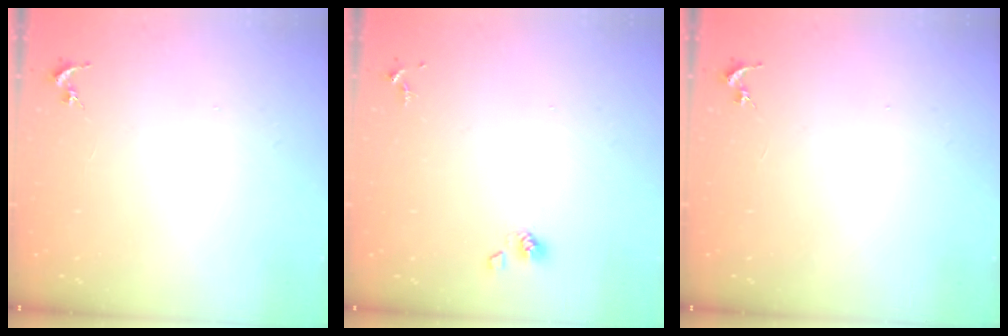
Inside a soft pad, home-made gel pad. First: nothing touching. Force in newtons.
{"total": 4.4, "press": 3.7, "slide": 2.4}
{"total": 0.0}